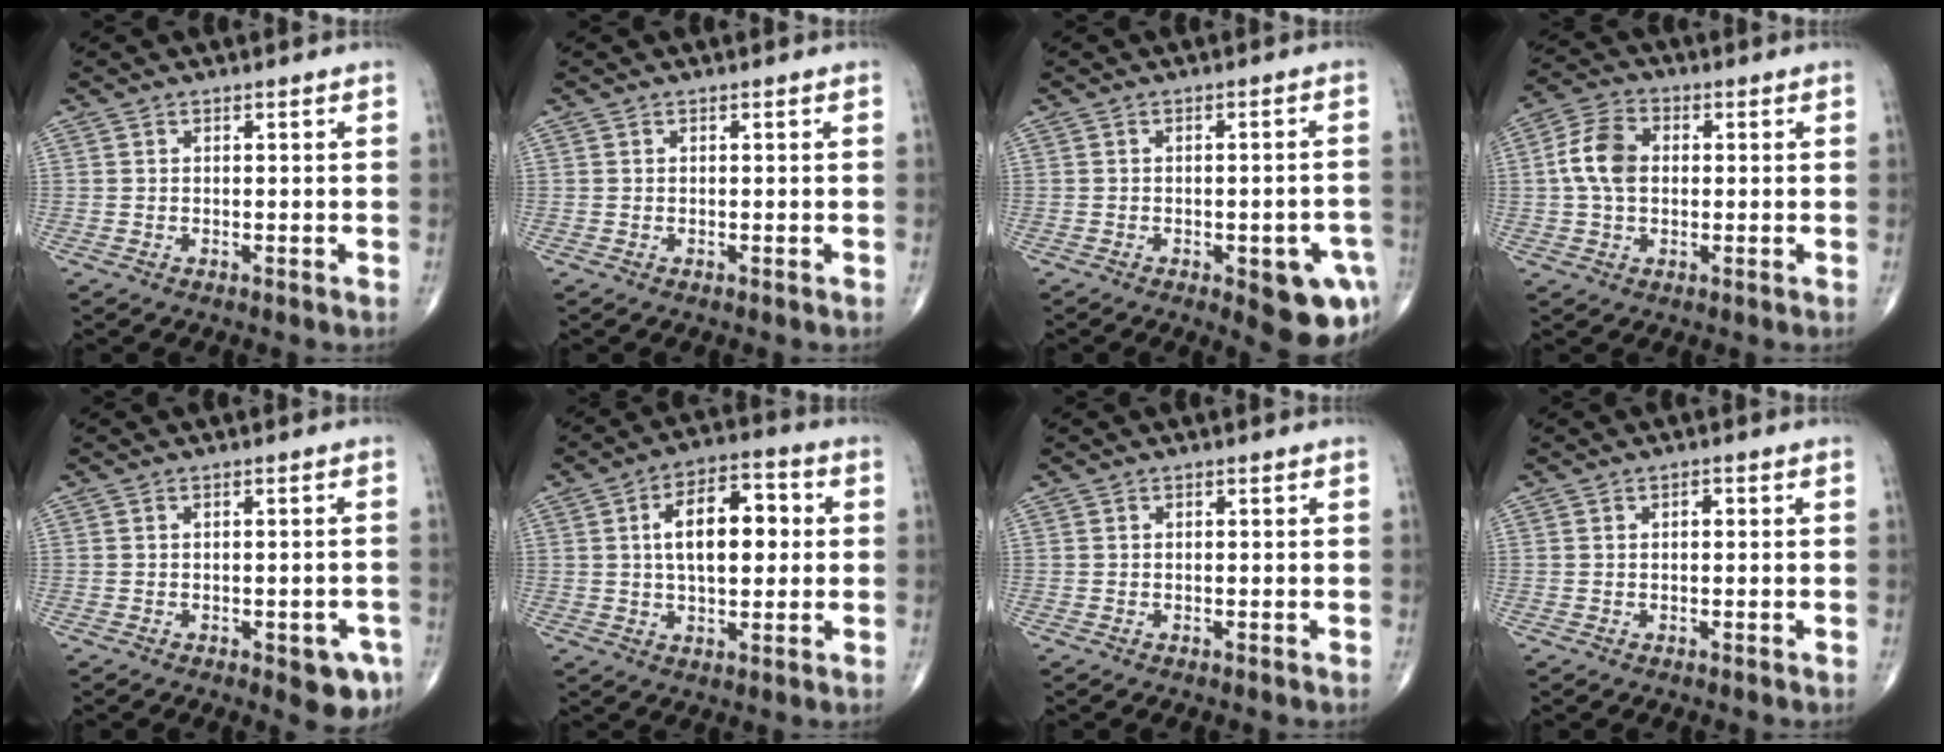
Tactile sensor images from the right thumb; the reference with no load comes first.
{"total": 0.0}
{"total": 11.0, "force": [-4.4, 4.1, 9.2], "torque": [-0.088, 0.014, -0.044]}
{"total": 8.2, "force": [0.5, 5.6, 5.9], "torque": [-0.114, 0.018, 0.002]}
{"total": 5.8, "force": [-2.5, 2.4, 4.7], "torque": [-0.036, 0.005, -0.025]}
{"total": 12.7, "force": [1.7, 6.7, 10.7], "torque": [-0.151, 0.019, 0.023]}
{"total": 0.0}
{"total": 1.1, "force": [0.1, 0.7, 0.9], "torque": [-0.013, 0.005, 0.001]}